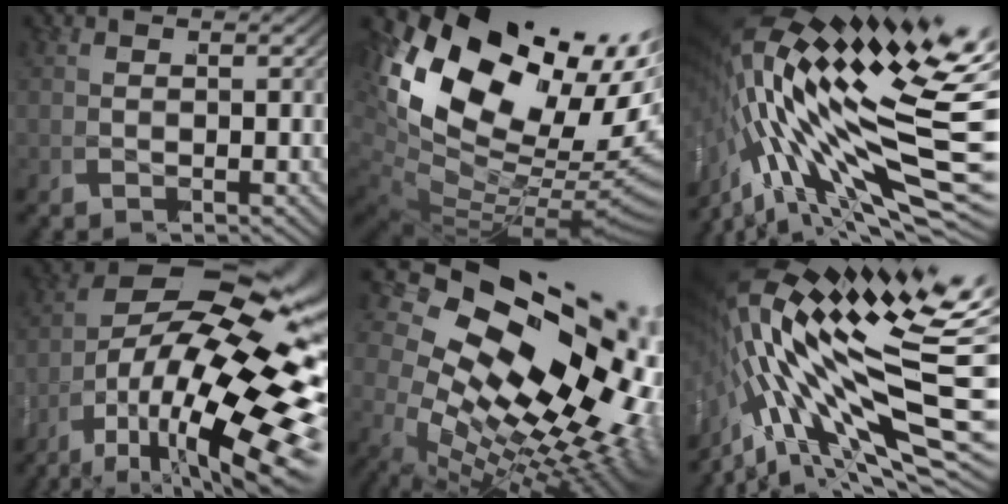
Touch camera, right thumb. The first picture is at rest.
{"total": 23.1, "force": [0.0, 15.9, 16.7], "torque": [-0.289, -0.053, 0.008]}
{"total": 14.1, "force": [-1.5, 6.9, 12.2], "torque": [-0.216, -0.036, -0.017]}
{"total": 19.8, "force": [-3.1, 11.4, 15.8], "torque": [-0.251, -0.052, -0.030]}
{"total": 21.3, "force": [-1.0, 13.8, 16.2], "torque": [-0.269, -0.062, 0.005]}
{"total": 13.5, "force": [-0.1, 6.1, 12.0], "torque": [-0.201, -0.017, -0.001]}